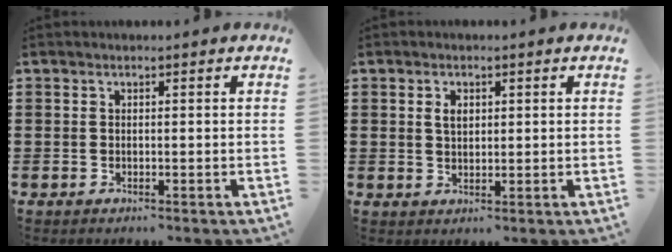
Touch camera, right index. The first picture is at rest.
{"total": 2.1, "force": [0.7, 1.2, 1.6], "torque": [-0.034, 0.006, 0.013]}